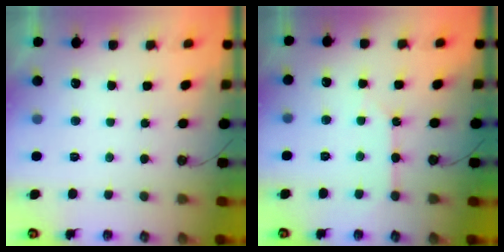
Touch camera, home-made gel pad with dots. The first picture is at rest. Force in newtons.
{"total": 2.6, "press": 2.5, "slide": 0.3}